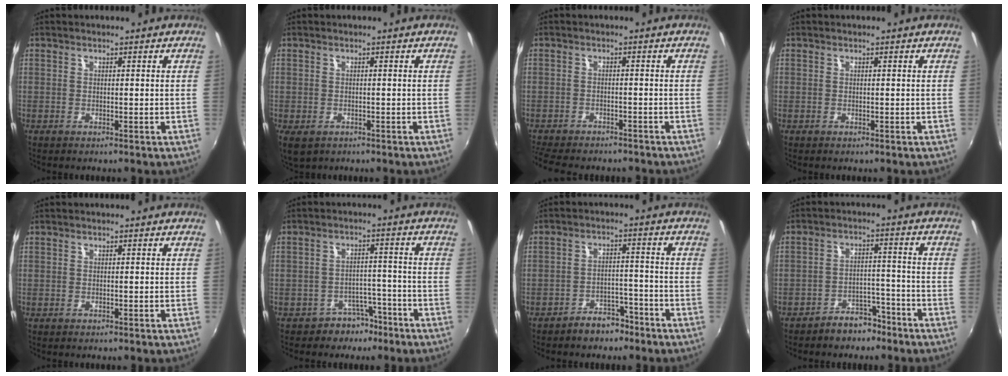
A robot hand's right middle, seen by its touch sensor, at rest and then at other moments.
{"total": 3.8, "force": [-1.5, 2.4, 2.5], "torque": [-0.047, -0.018, -0.020]}
{"total": 9.9, "force": [-8.6, 2.7, 4.0], "torque": [-0.101, -0.024, -0.133]}
{"total": 0.0}
{"total": 0.0}
{"total": 4.8, "force": [-3.5, 3.3, 0.6], "torque": [-0.008, 0.028, -0.047]}
{"total": 5.2, "force": [-4.1, 2.7, 1.7], "torque": [-0.041, 0.020, -0.053]}
{"total": 5.7, "force": [-4.5, 3.0, 1.7], "torque": [-0.039, 0.024, -0.060]}